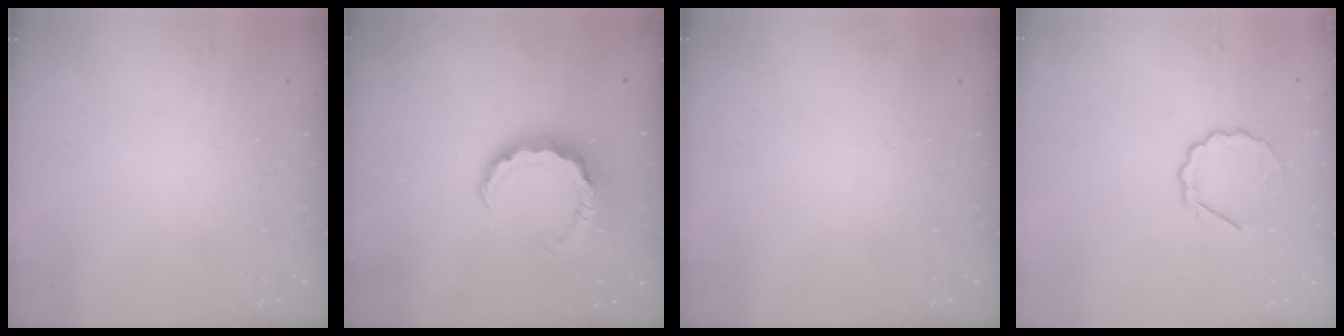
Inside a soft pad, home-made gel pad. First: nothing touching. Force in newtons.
{"total": 7.8, "press": 7.8, "slide": 0.6}
{"total": 0.0}
{"total": 5.9, "press": 5.7, "slide": 1.5}